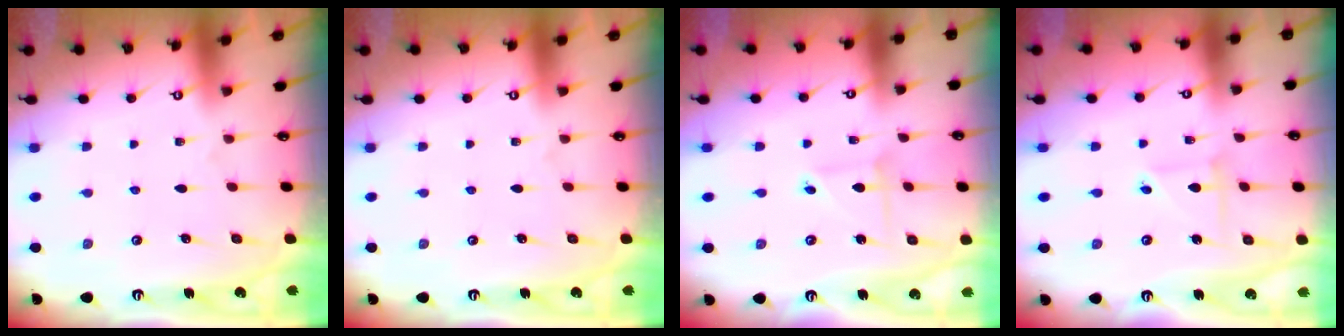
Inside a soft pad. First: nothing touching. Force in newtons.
{"total": 0.0}
{"total": 2.8, "press": 2.8, "slide": 0.2}
{"total": 3.0, "press": 3.0, "slide": 0.3}